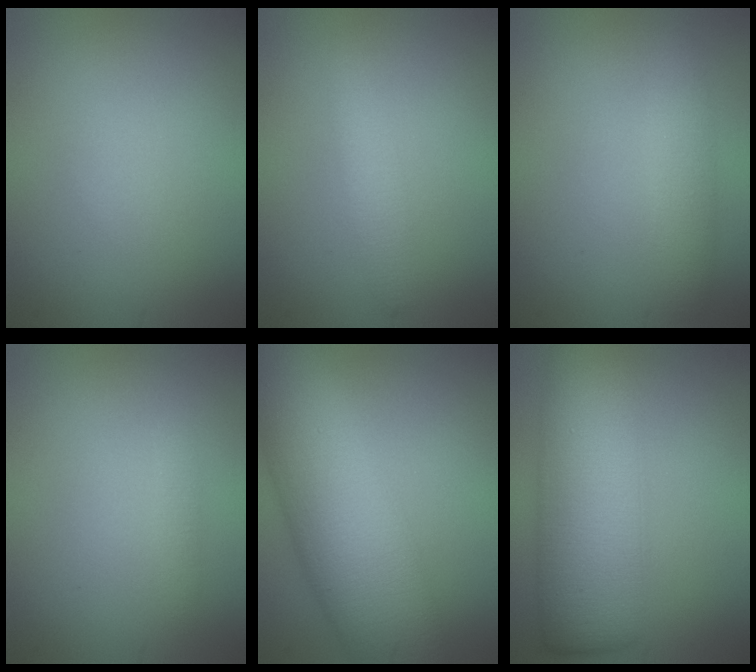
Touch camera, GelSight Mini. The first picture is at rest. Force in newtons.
{"total": 2.1, "press": 2.1, "slide": 0.2}
{"total": 2.5, "press": 2.5, "slide": 0.1}
{"total": 0.8, "press": 0.8, "slide": 0.0}
{"total": 11.7, "press": 11.7, "slide": 0.1}
{"total": 10.1, "press": 10.1, "slide": 0.2}